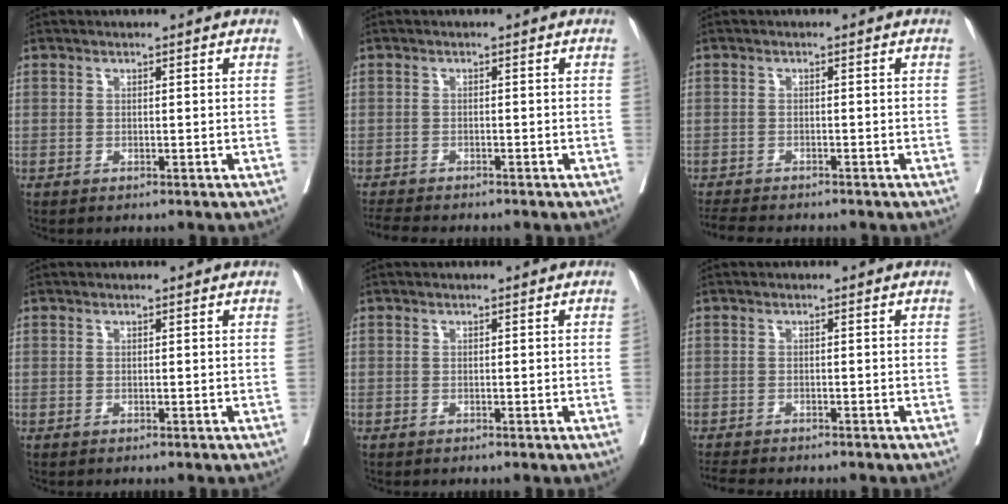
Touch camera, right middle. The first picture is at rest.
{"total": 4.9, "force": [-4.5, 0.7, 1.9], "torque": [-0.027, -0.012, -0.073]}
{"total": 5.6, "force": [-5.1, 0.8, 2.2], "torque": [-0.030, -0.013, -0.082]}
{"total": 0.0}
{"total": 0.0}
{"total": 4.4, "force": [-4.0, 0.8, 1.7], "torque": [-0.025, -0.011, -0.063]}